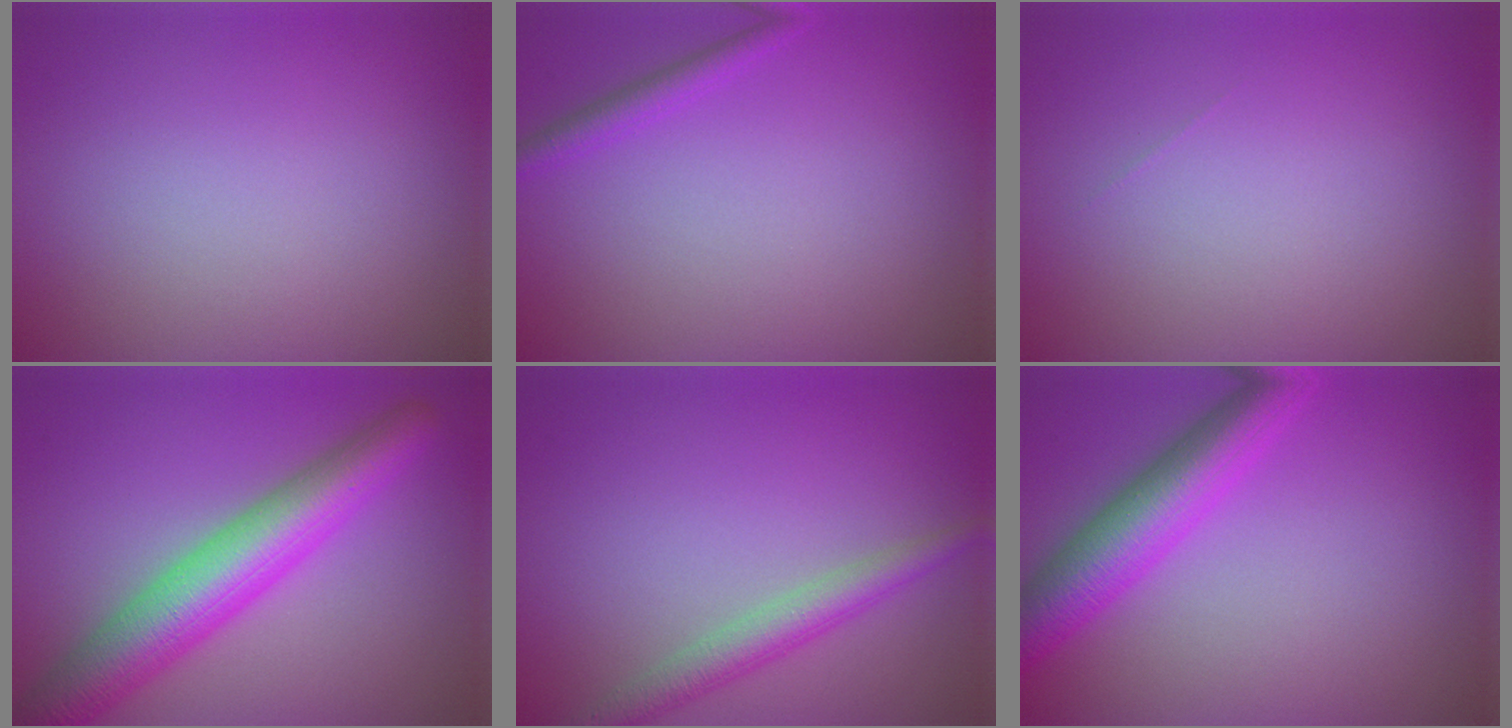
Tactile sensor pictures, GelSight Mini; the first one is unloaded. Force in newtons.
{"total": 1.6, "press": 1.6, "slide": 0.1}
{"total": 0.0}
{"total": 7.9, "press": 7.9, "slide": 0.2}
{"total": 3.0, "press": 3.0, "slide": 0.1}
{"total": 6.1, "press": 6.1, "slide": 0.2}